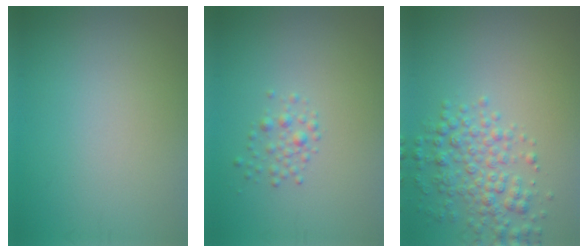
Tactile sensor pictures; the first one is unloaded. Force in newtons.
{"total": 1.3, "press": 1.3, "slide": 0.0}
{"total": 3.8, "press": 3.8, "slide": 0.1}